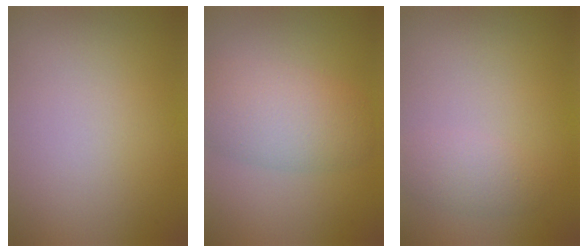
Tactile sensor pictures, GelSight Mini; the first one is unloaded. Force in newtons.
{"total": 5.2, "press": 5.2, "slide": 0.4}
{"total": 1.9, "press": 1.9, "slide": 0.1}